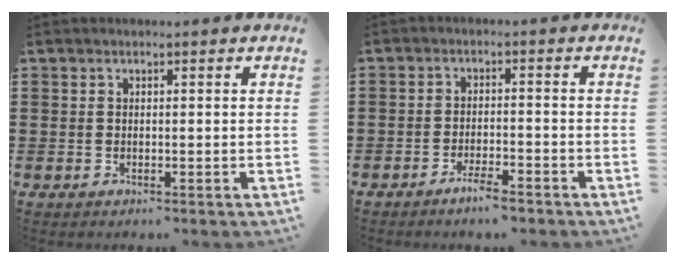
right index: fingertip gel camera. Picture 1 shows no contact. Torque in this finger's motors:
{"motor_torque": [2.14, 0.00, -0.19, -0.08]}